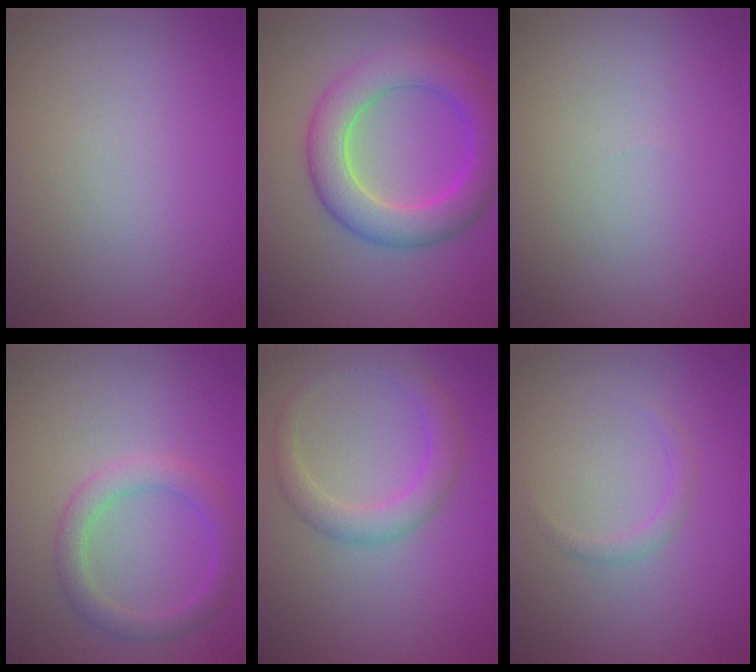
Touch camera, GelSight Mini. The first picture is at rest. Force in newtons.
{"total": 6.6, "press": 6.6, "slide": 0.1}
{"total": 0.0}
{"total": 2.8, "press": 2.8, "slide": 0.1}
{"total": 2.9, "press": 2.9, "slide": 0.2}
{"total": 1.0, "press": 1.0, "slide": 0.0}